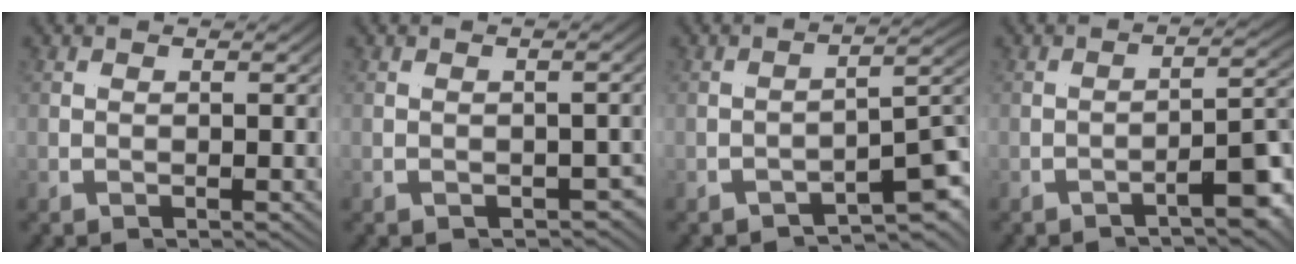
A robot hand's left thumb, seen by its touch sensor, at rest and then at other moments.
{"total": 2.3, "force": [-0.8, 1.2, 1.8], "torque": [-0.022, -0.009, -0.005]}
{"total": 4.3, "force": [-2.2, 0.3, 3.7], "torque": [-0.058, 0.005, -0.030]}
{"total": 3.6, "force": [-1.9, -1.9, 2.4], "torque": [-0.043, 0.018, -0.029]}